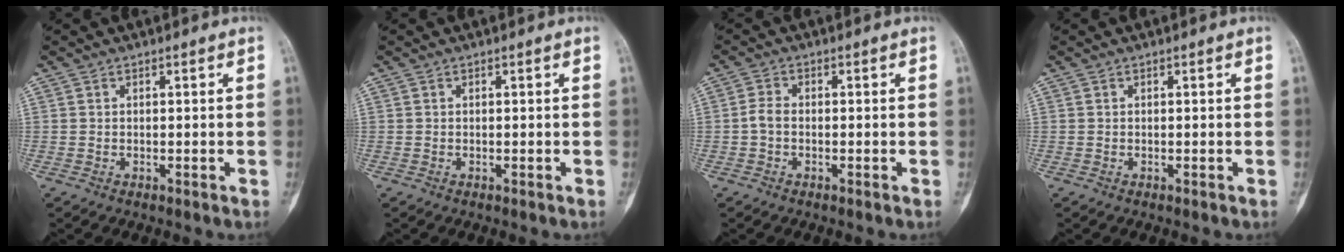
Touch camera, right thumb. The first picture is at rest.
{"total": 0.0}
{"total": 2.3, "force": [-0.6, 1.4, 1.7], "torque": [-0.034, 0.006, -0.018]}
{"total": 0.0}